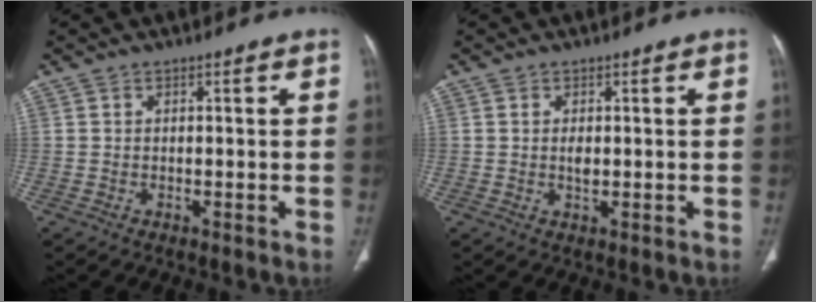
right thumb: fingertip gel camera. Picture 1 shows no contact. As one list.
[{"total": 1.7, "force": [0.1, 0.9, 1.4], "torque": [-0.024, -0.003, 0.004]}]